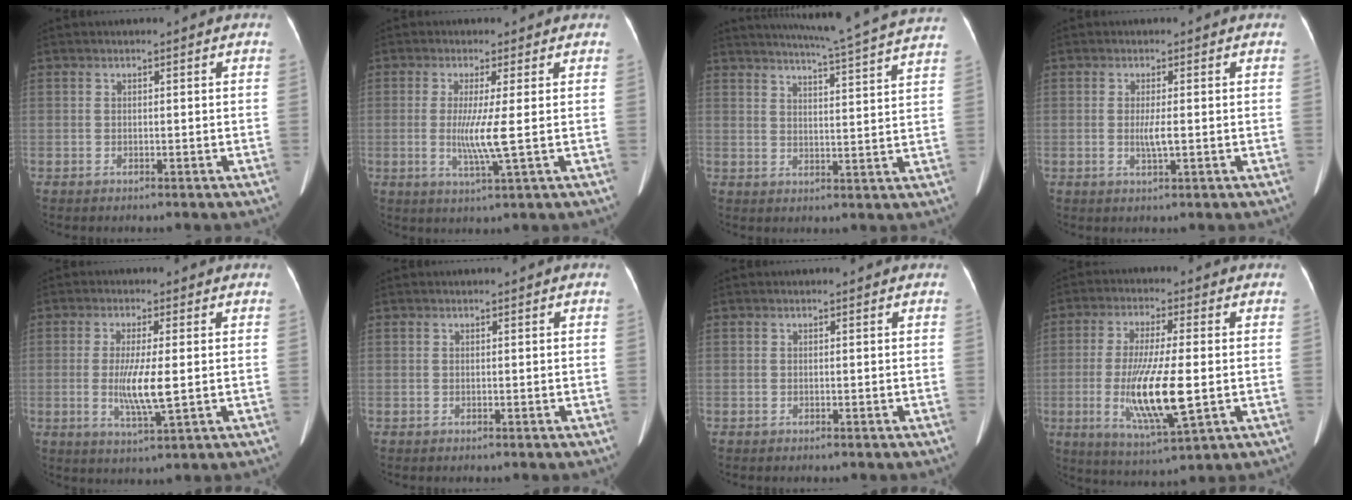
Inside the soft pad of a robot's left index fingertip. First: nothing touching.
{"total": 5.2, "force": [-0.1, -1.0, 5.1], "torque": [-0.107, -0.018, -0.002]}
{"total": 18.2, "force": [16.8, -1.5, 7.0], "torque": [-0.122, -0.039, 0.205]}
{"total": 2.2, "force": [-0.2, 0.0, 2.2], "torque": [-0.046, -0.004, -0.003]}
{"total": 6.4, "force": [-0.4, 0.6, 6.4], "torque": [-0.129, -0.016, -0.009]}
{"total": 0.0}
{"total": 0.0}
{"total": 12.5, "force": [-1.9, 1.7, 12.2], "torque": [-0.236, -0.023, -0.030]}